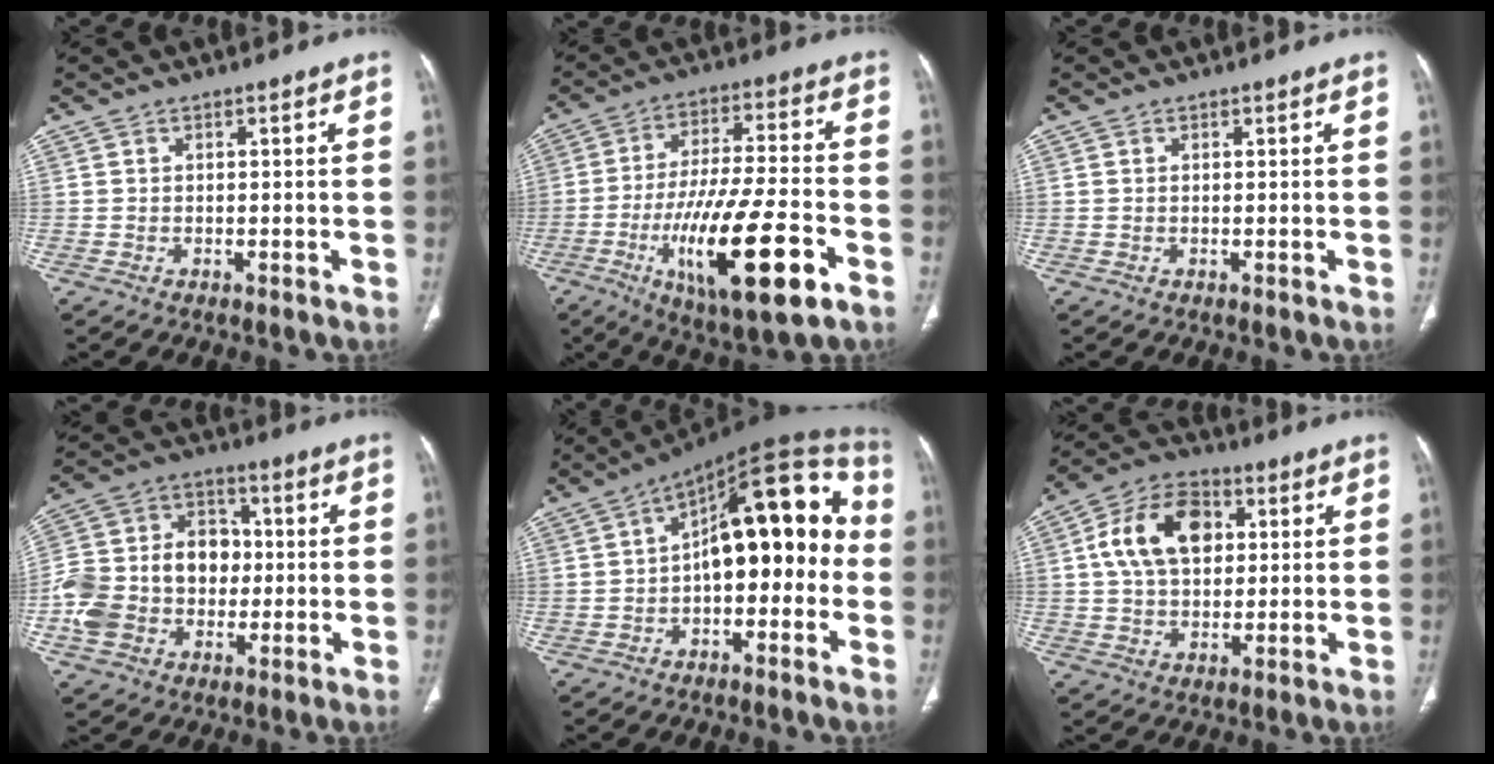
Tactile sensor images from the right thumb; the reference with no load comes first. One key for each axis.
{"total": 20.7, "fx": -8.1, "fy": 5.3, "fz": 18.3, "tx": -0.340, "ty": 0.015, "tz": -0.124}
{"total": 0.0}
{"total": 17.3, "fx": -1.9, "fy": 13.5, "fz": 10.6, "tx": -0.173, "ty": 0.042, "tz": -0.033}
{"total": 19.6, "fx": -0.6, "fy": 9.8, "fz": 17.0, "tx": -0.203, "ty": 0.057, "tz": -0.021}
{"total": 14.1, "fx": 3.2, "fy": 9.7, "fz": 9.7, "tx": -0.150, "ty": 0.012, "tz": 0.048}